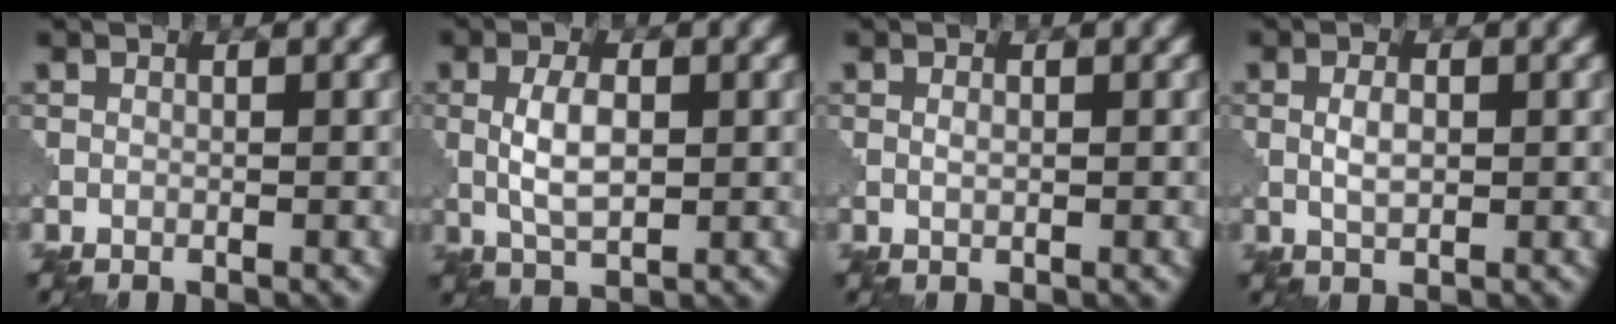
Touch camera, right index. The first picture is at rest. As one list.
[{"total": 3.7, "force": [0.1, 1.7, 3.3], "torque": [-0.071, 0.000, 0.005]}, {"total": 0.6, "force": [0.1, 0.3, 0.5], "torque": [-0.013, 0.001, 0.002]}, {"total": 1.9, "force": [0.1, 1.0, 1.6], "torque": [-0.036, 0.001, 0.002]}]